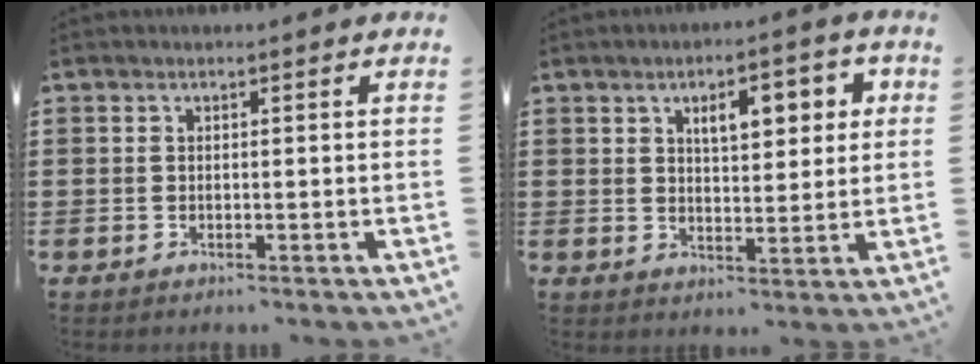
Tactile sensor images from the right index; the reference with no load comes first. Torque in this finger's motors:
{"motor_torque": [0.51, -0.28, 0.26, 0.10]}